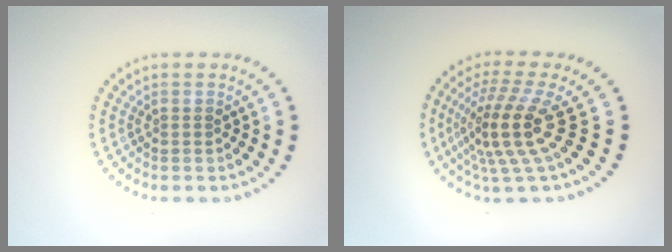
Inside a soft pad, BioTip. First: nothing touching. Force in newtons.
{"total": 5.0, "press": 3.6, "slide": 3.4}